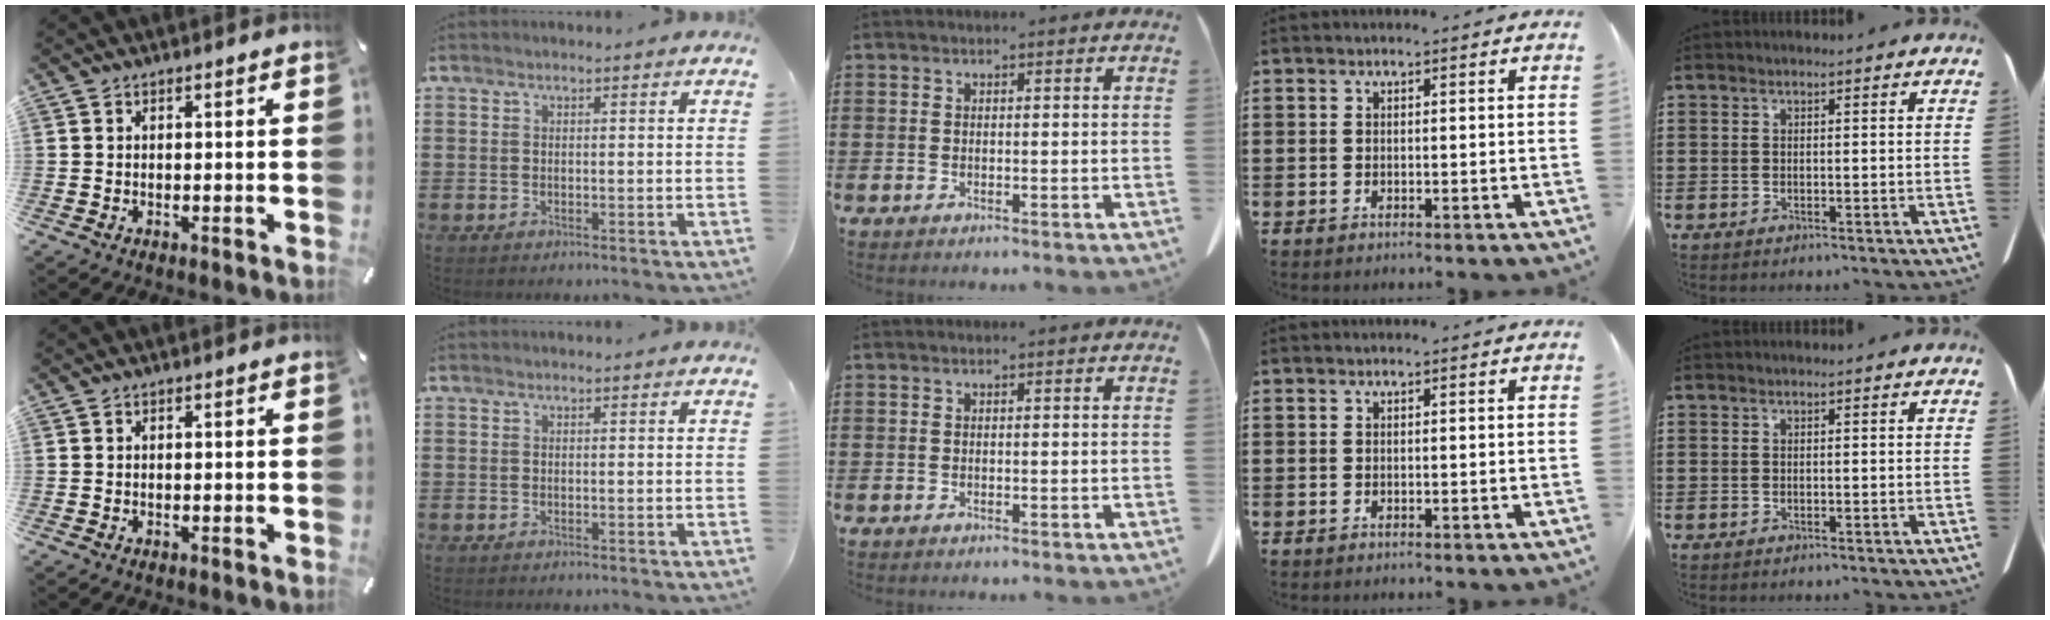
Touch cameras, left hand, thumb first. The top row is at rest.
{}